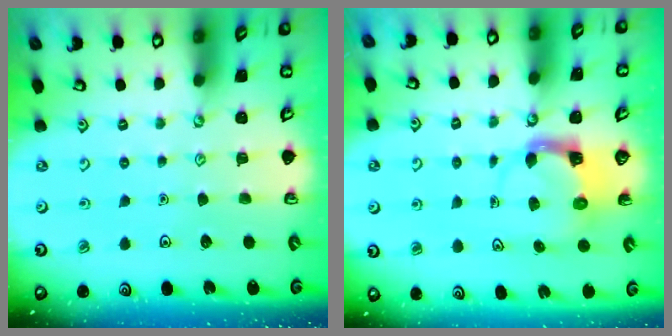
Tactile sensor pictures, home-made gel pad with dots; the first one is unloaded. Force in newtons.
{"total": 3.5, "press": 3.5, "slide": 0.4}